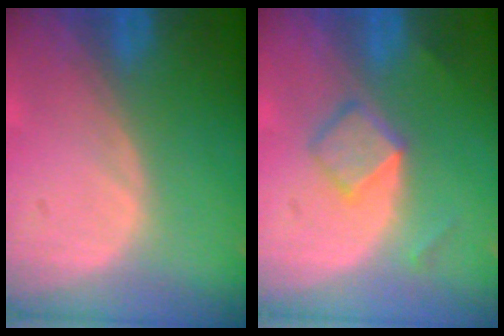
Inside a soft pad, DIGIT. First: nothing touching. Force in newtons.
{"total": 4.1, "press": 4.0, "slide": 0.9}